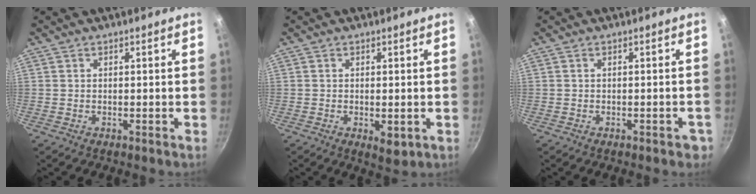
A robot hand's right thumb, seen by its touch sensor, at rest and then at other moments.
{"total": 3.5, "force": [-0.8, 1.6, 3.1], "torque": [-0.046, -0.011, -0.007]}
{"total": 2.5, "force": [-1.3, 1.2, 1.9], "torque": [-0.009, 0.015, -0.006]}